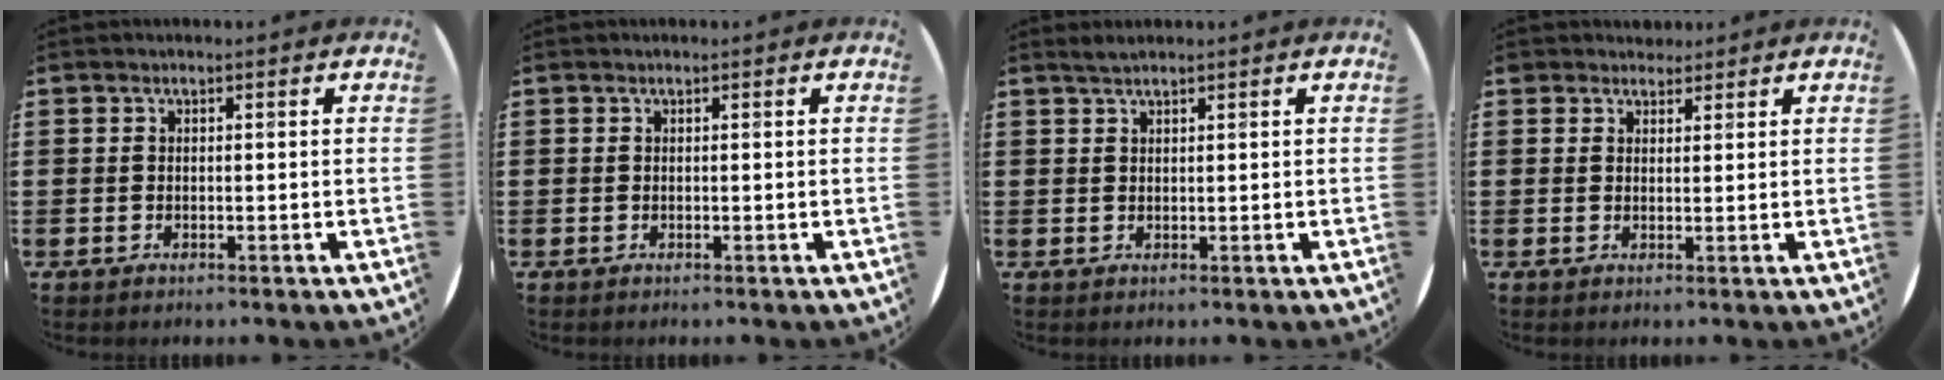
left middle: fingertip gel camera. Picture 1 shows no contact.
{"total": 0.0}
{"total": 1.2, "force": [1.1, 0.0, 0.4], "torque": [-0.008, 0.002, 0.020]}
{"total": 2.0, "force": [1.9, 0.8, -0.1], "torque": [0.006, 0.001, 0.035]}